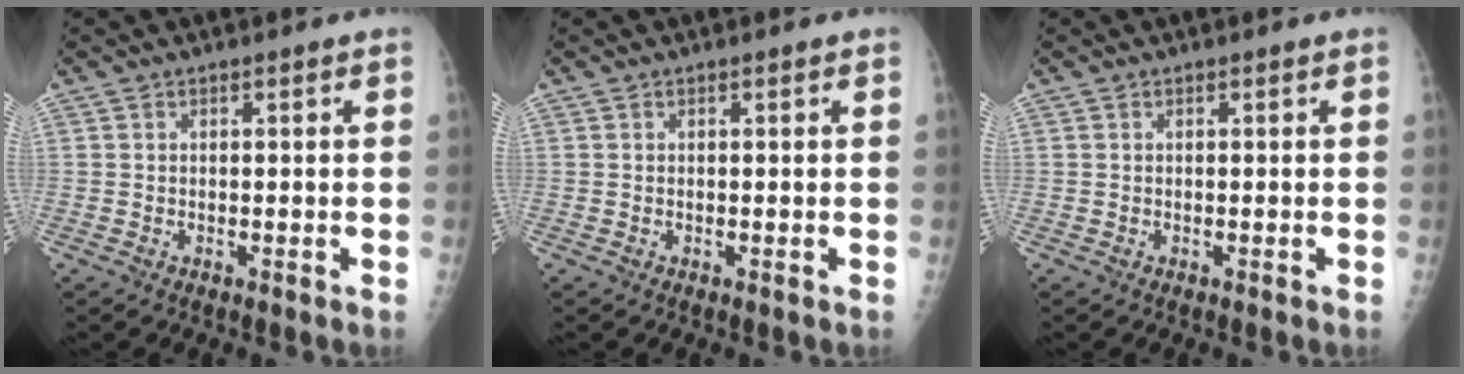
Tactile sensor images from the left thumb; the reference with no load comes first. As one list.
[{"total": 0.0}, {"total": 0.0}]